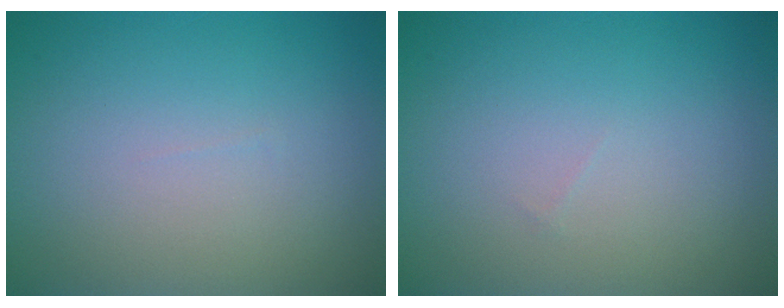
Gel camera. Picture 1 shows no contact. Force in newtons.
{"total": 0.0}